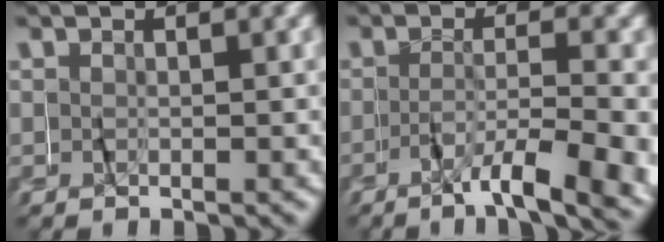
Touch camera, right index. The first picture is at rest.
{"total": 7.9, "force": [-5.2, 1.5, 5.7], "torque": [-0.090, -0.021, -0.081]}